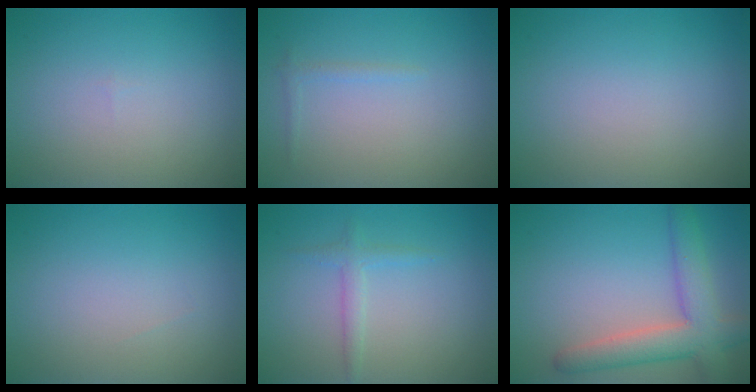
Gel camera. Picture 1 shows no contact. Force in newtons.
{"total": 0.7, "press": 0.7, "slide": 0.1}
{"total": 0.0}
{"total": 0.0}
{"total": 1.5, "press": 1.5, "slide": 0.0}
{"total": 5.6, "press": 5.6, "slide": 0.4}